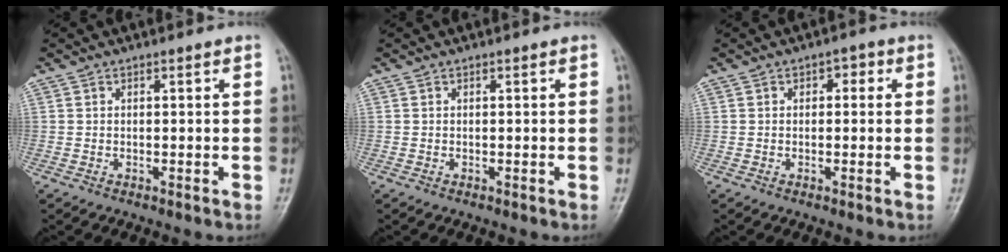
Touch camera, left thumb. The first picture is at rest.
{"total": 0.0}
{"total": 2.2, "force": [0.5, 1.5, 1.5], "torque": [-0.002, 0.006, -0.001]}